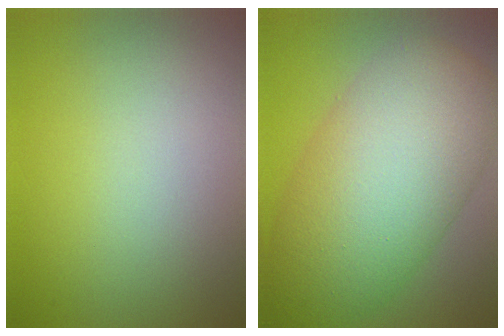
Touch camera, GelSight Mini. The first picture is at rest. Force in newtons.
{"total": 11.3, "press": 11.3, "slide": 0.4}